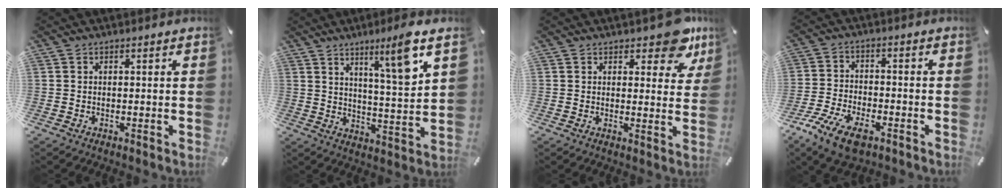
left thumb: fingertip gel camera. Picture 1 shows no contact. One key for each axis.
{"total": 10.3, "fx": 6.6, "fy": 1.2, "fz": 7.8, "tx": -0.111, "ty": -0.047, "tz": 0.102}
{"total": 9.8, "fx": 6.8, "fy": 4.6, "fz": 5.3, "tx": -0.041, "ty": -0.049, "tz": 0.115}
{"total": 9.1, "fx": -5.9, "fy": 4.3, "fz": 5.5, "tx": -0.127, "ty": 0.018, "tz": -0.111}